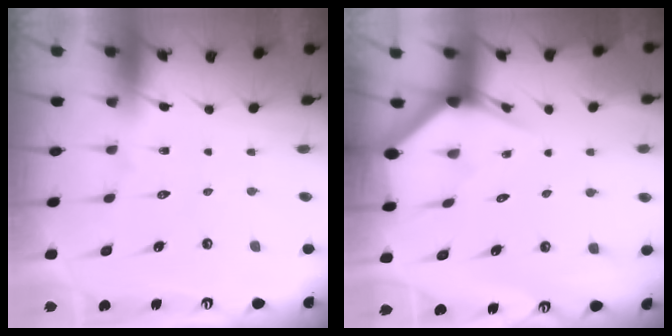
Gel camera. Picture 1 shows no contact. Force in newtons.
{"total": 2.9, "press": 2.9, "slide": 0.1}